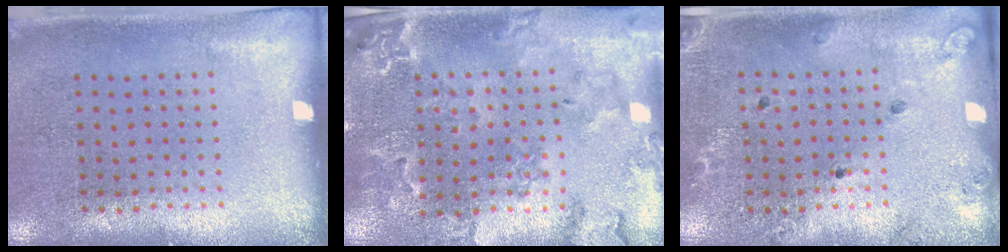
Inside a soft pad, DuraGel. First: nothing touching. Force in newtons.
{"total": 1.8, "press": 1.8, "slide": 0.3}
{"total": 1.3, "press": 1.2, "slide": 0.4}